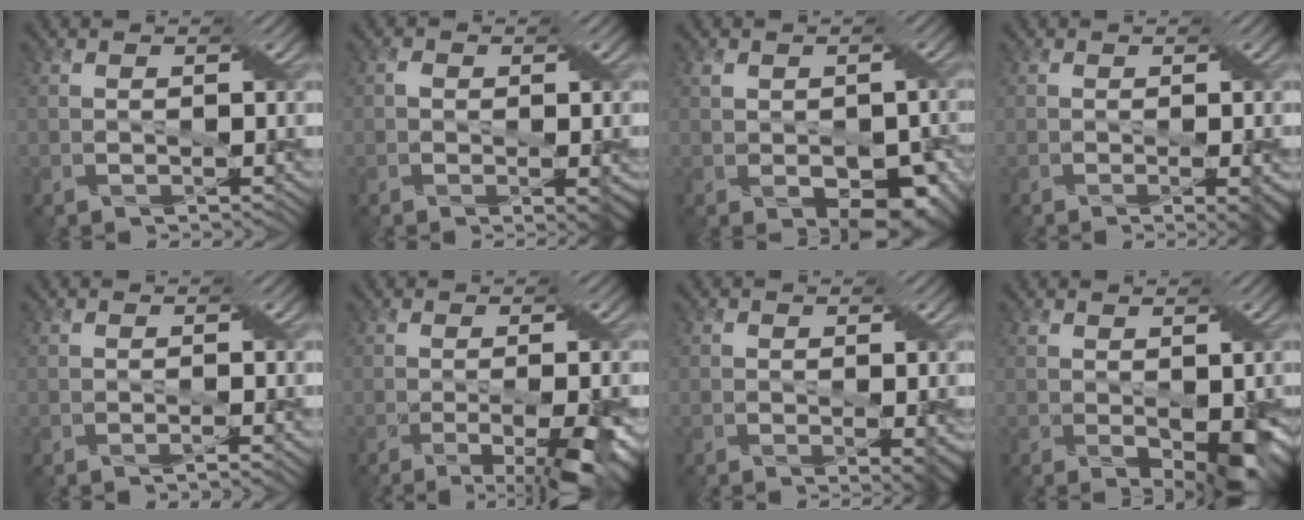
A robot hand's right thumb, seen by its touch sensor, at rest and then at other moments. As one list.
[{"total": 4.4, "force": [-1.0, 2.4, 3.5], "torque": [-0.044, -0.009, -0.015]}, {"total": 7.5, "force": [-1.7, 4.9, 5.4], "torque": [-0.085, -0.026, -0.012]}, {"total": 3.8, "force": [-1.5, 0.9, 3.3], "torque": [-0.040, -0.010, -0.015]}, {"total": 0.9, "force": [-0.5, -0.7, 0.1], "torque": [-0.003, 0.003, -0.012]}, {"total": 7.6, "force": [-3.8, 1.3, 6.5], "torque": [-0.092, -0.017, -0.050]}, {"total": 4.7, "force": [-1.4, 2.3, 3.9], "torque": [-0.049, -0.014, -0.013]}, {"total": 6.1, "force": [-1.1, 3.5, 4.9], "torque": [-0.089, -0.030, 0.000]}]